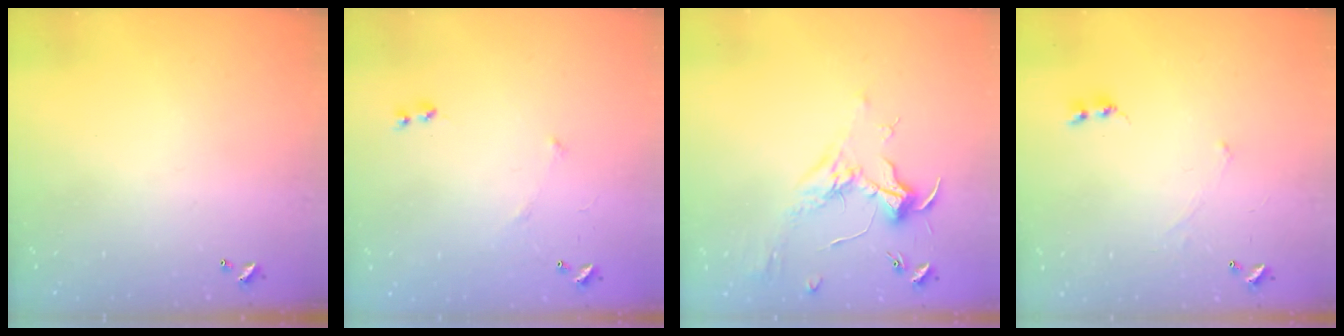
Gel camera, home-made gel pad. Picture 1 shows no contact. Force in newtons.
{"total": 5.7, "press": 5.7, "slide": 0.8}
{"total": 1.8, "press": 1.6, "slide": 0.7}
{"total": 0.7, "press": 0.4, "slide": 0.5}